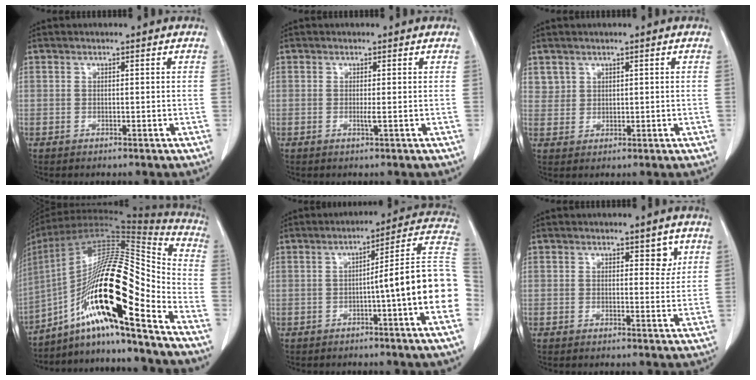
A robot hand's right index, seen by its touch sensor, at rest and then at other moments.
{"total": 0.9, "force": [-0.1, -0.2, 0.9], "torque": [-0.015, 0.000, -0.001]}
{"total": 2.4, "force": [1.5, 1.9, -0.1], "torque": [0.019, 0.006, 0.025]}
{"total": 23.8, "force": [-12.7, 2.6, 20.0], "torque": [-0.361, 0.011, -0.226]}
{"total": 15.1, "force": [-2.6, -1.1, 14.9], "torque": [-0.170, 0.026, -0.043]}
{"total": 2.5, "force": [1.3, 1.4, 1.7], "torque": [-0.011, -0.005, 0.016]}